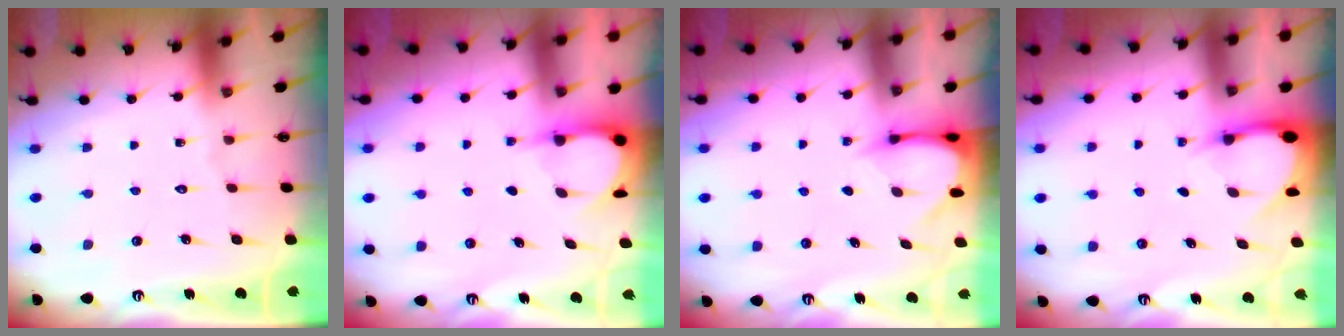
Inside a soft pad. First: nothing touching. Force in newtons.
{"total": 5.7, "press": 5.7, "slide": 0.2}
{"total": 3.8, "press": 3.8, "slide": 0.2}
{"total": 3.4, "press": 3.4, "slide": 0.2}